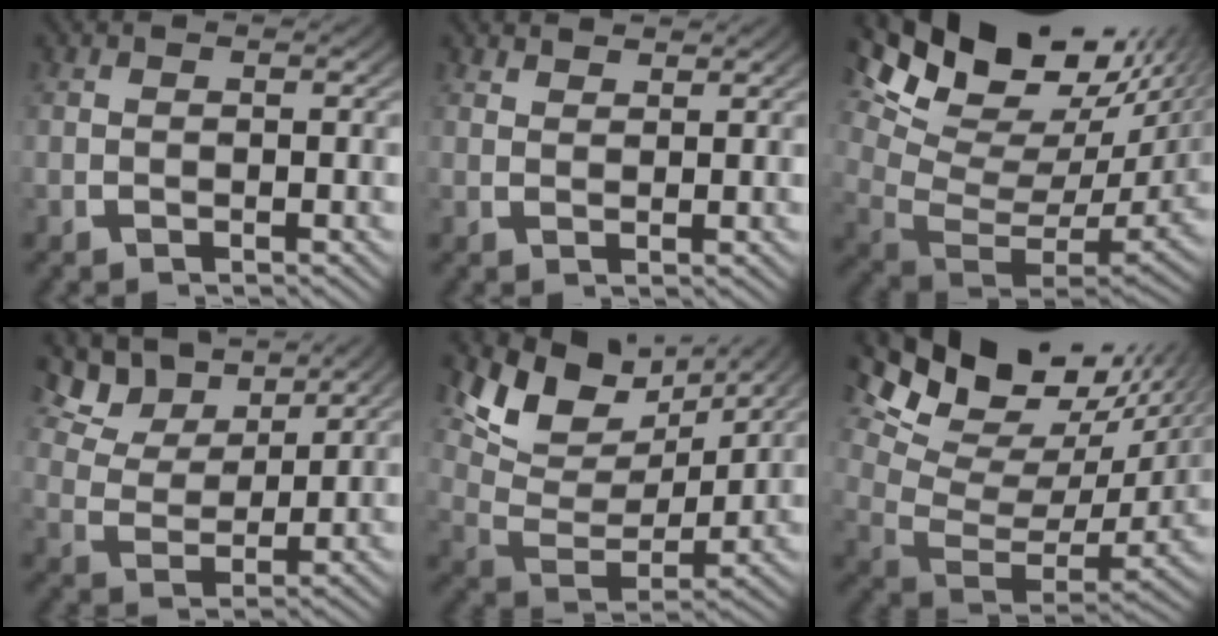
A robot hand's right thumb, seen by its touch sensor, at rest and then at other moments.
{"total": 1.8, "force": [1.8, 0.2, 0.1], "torque": [0.006, -0.001, 0.036]}
{"total": 15.4, "force": [4.4, 9.8, 10.9], "torque": [-0.185, -0.010, 0.066]}
{"total": 6.0, "force": [4.0, 3.1, 3.2], "torque": [-0.063, 0.000, 0.070]}
{"total": 8.4, "force": [3.8, 4.6, 5.9], "torque": [-0.125, -0.003, 0.064]}
{"total": 11.9, "force": [4.9, 6.6, 8.5], "torque": [-0.143, 0.000, 0.076]}